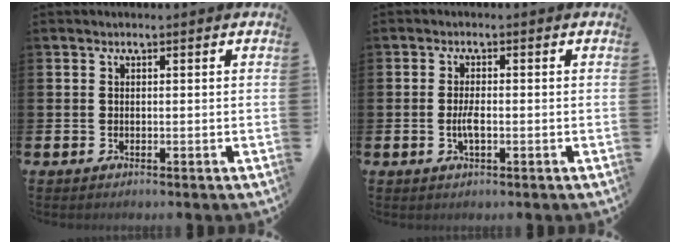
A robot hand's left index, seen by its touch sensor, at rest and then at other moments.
{"total": 2.3, "force": [-0.5, 0.7, 2.1], "torque": [-0.036, -0.001, -0.010]}